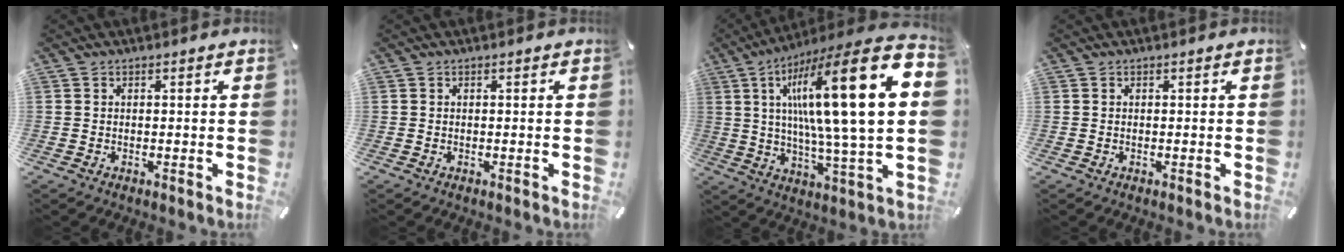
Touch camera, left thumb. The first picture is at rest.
{"total": 0.0}
{"total": 27.0, "force": [6.8, 4.4, 25.8], "torque": [-0.469, -0.048, 0.084]}
{"total": 0.0}